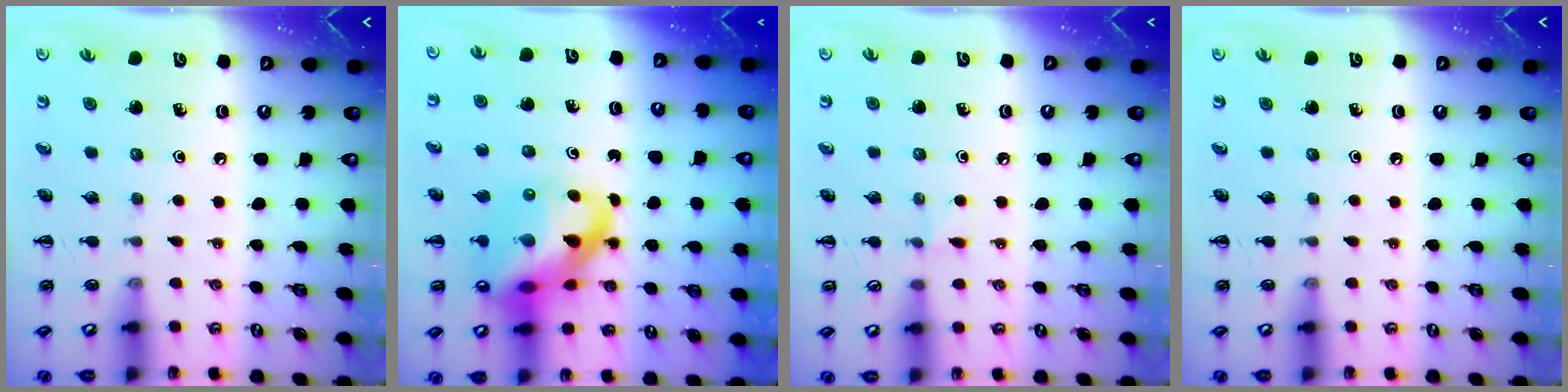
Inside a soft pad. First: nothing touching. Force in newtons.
{"total": 18.4, "press": 18.0, "slide": 3.8}
{"total": 3.3, "press": 3.1, "slide": 1.2}
{"total": 0.0}